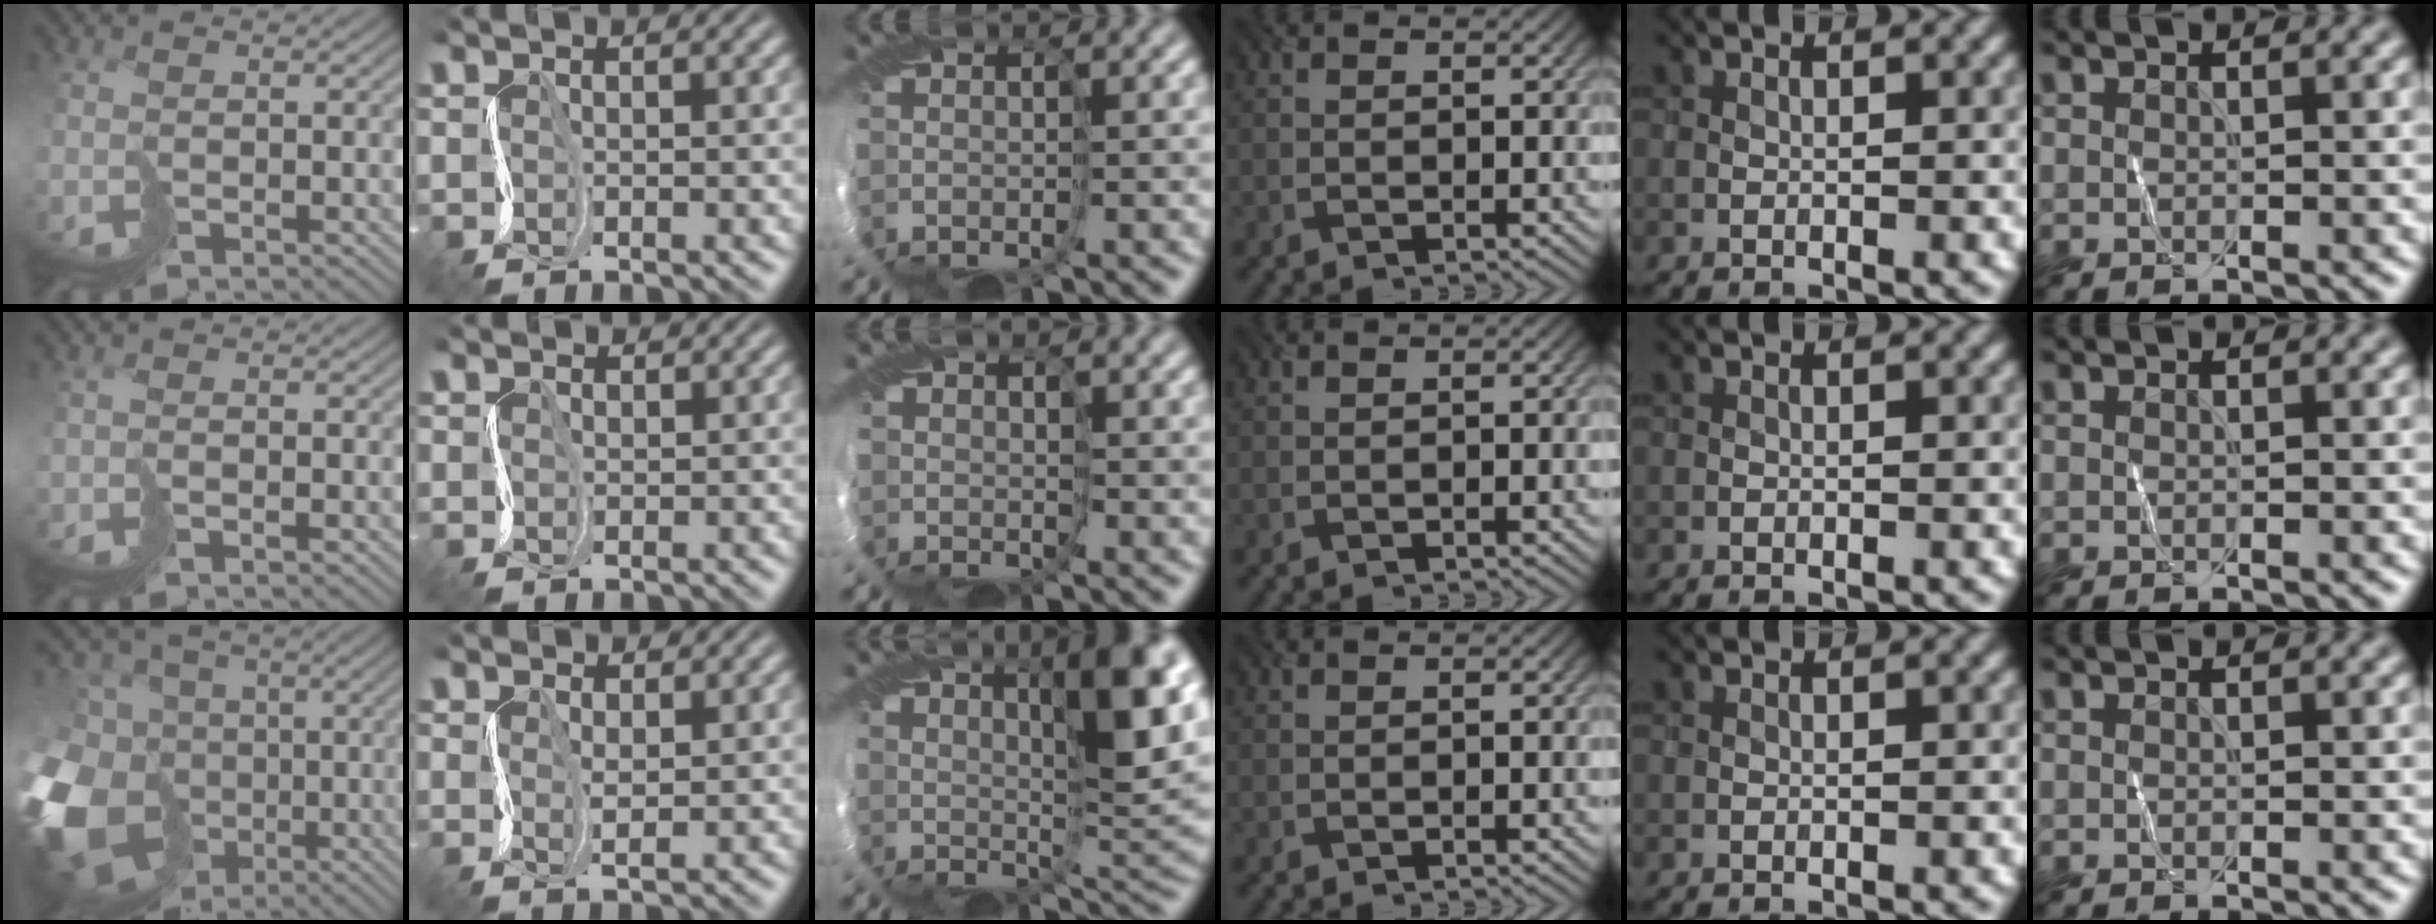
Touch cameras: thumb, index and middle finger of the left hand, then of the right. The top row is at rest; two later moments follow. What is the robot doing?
{"motion": "cut", "object": "paper"}